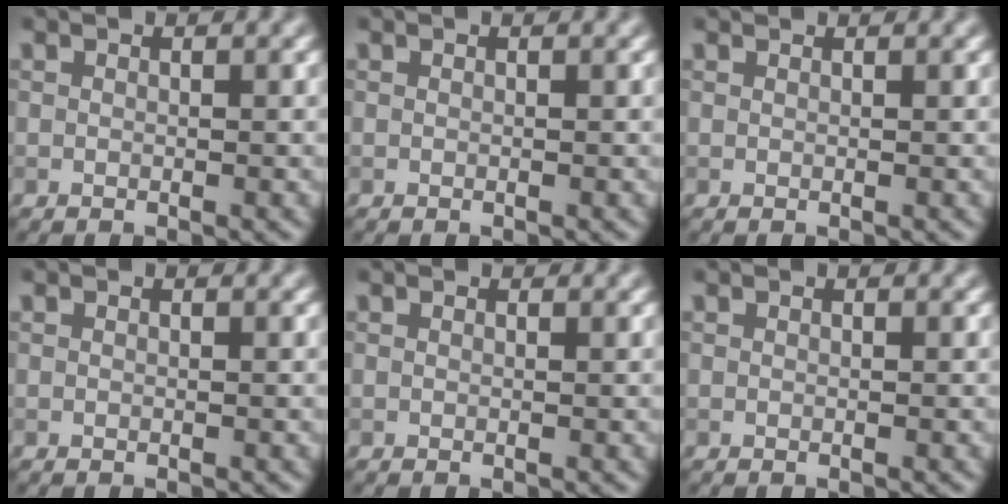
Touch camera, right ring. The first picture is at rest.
{"total": 0.0}
{"total": 0.5, "force": [0.5, 0.0, 0.1], "torque": [-0.007, 0.000, 0.008]}
{"total": 0.0}
{"total": 0.7, "force": [0.6, 0.3, 0.1], "torque": [-0.008, 0.000, 0.008]}
{"total": 0.0}